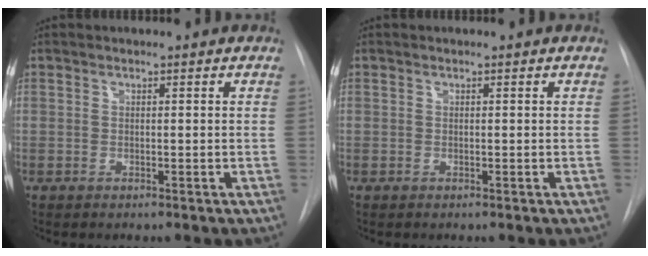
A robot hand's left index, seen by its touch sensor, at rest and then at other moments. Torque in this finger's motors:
{"motor_torque": [-0.02, -0.01, 0.00, 0.00]}